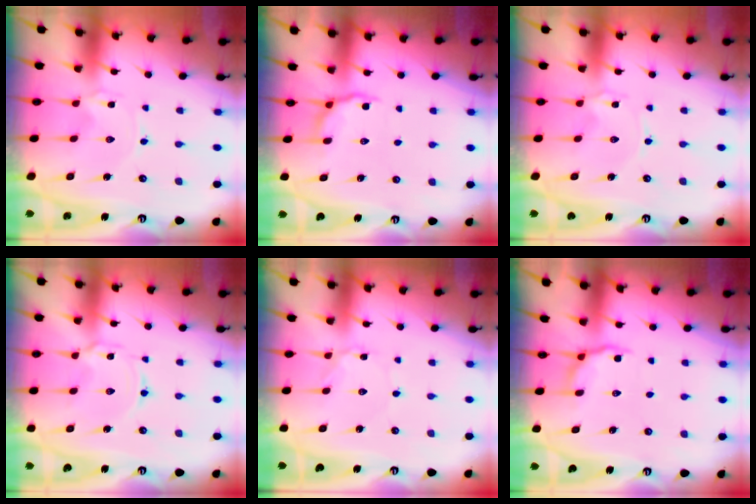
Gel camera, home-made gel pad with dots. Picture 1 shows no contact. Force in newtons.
{"total": 5.5, "press": 4.9, "slide": 2.4}
{"total": 0.9, "press": 0.9, "slide": 0.2}
{"total": 1.8, "press": 1.7, "slide": 0.4}
{"total": 1.4, "press": 1.3, "slide": 0.1}
{"total": 5.5, "press": 4.9, "slide": 2.4}